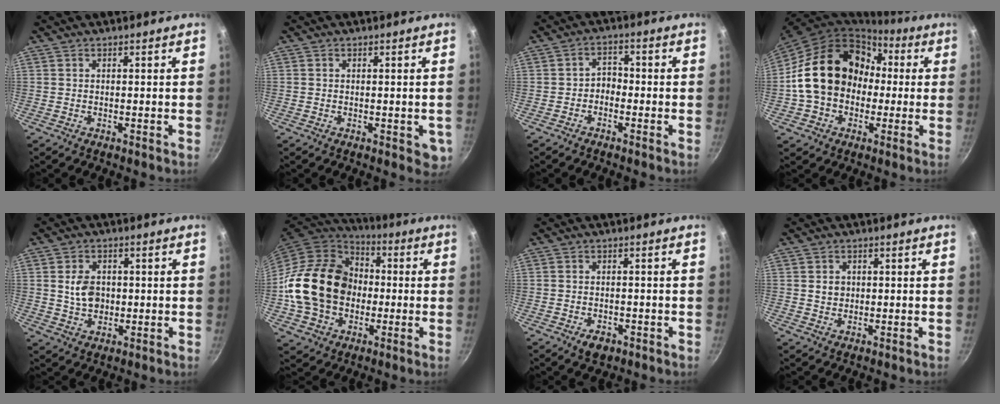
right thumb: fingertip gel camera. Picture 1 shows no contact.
{"total": 3.7, "force": [-0.6, 2.2, 2.9], "torque": [-0.027, -0.002, -0.005]}
{"total": 3.0, "force": [-1.3, 2.2, 1.6], "torque": [-0.010, 0.022, -0.029]}
{"total": 20.7, "force": [0.9, 16.5, 12.5], "torque": [-0.198, 0.059, 0.014]}
{"total": 8.8, "force": [0.5, 6.7, 5.6], "torque": [-0.075, 0.001, 0.010]}
{"total": 21.7, "force": [-1.1, 17.3, 13.2], "torque": [-0.213, 0.039, -0.018]}
{"total": 3.4, "force": [-1.7, 2.2, 2.0], "torque": [-0.030, 0.013, -0.021]}
{"total": 2.3, "force": [0.3, 2.1, 1.0], "torque": [-0.006, 0.004, 0.006]}